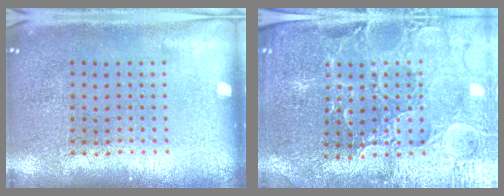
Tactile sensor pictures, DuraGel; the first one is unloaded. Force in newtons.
{"total": 3.4, "press": 3.3, "slide": 0.7}